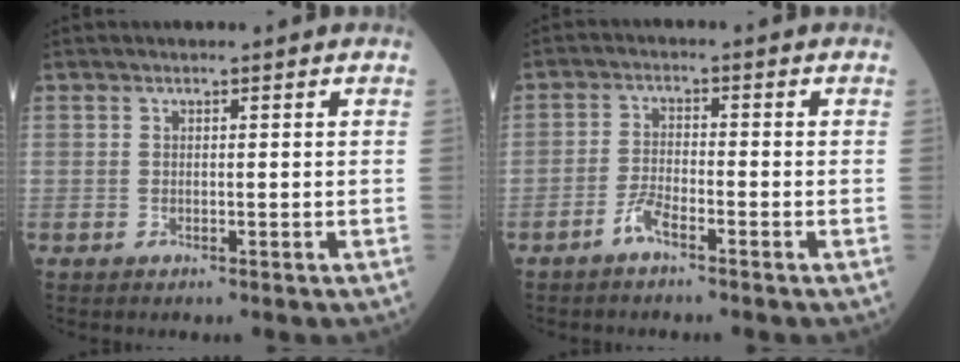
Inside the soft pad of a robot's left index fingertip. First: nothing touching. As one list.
[{"total": 3.1, "force": [-2.3, 0.5, 2.0], "torque": [-0.046, -0.001, -0.049]}]